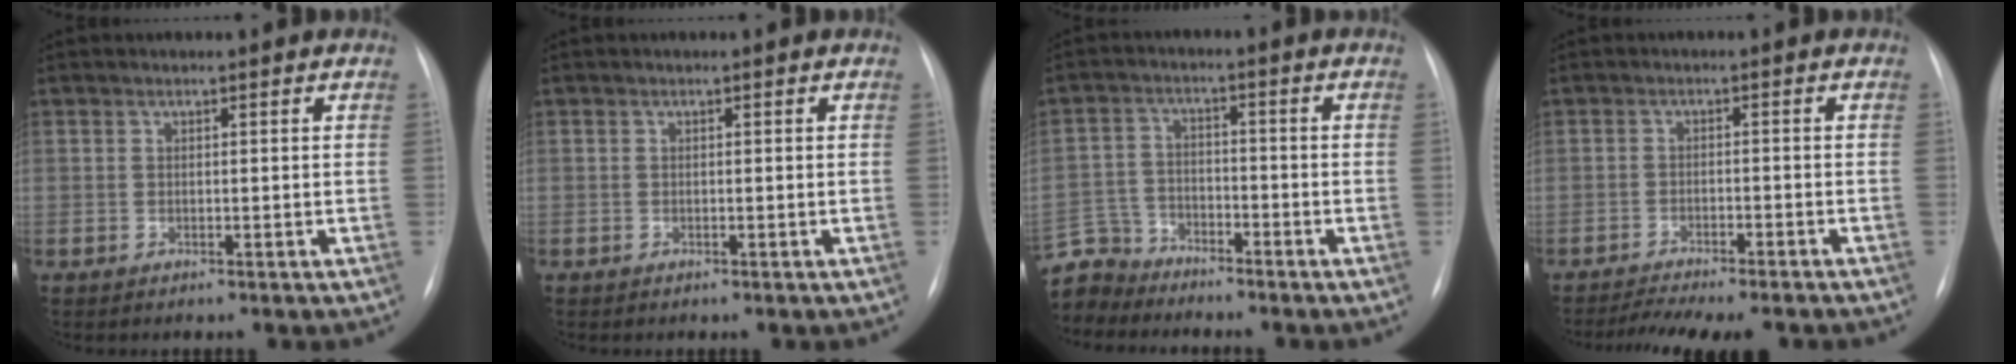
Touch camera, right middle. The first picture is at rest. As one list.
[{"total": 0.0}, {"total": 7.8, "force": [-7.3, 2.6, -0.4], "torque": [0.001, 0.006, -0.148]}, {"total": 11.2, "force": [-9.9, 1.3, 4.9], "torque": [-0.067, -0.005, -0.133]}]